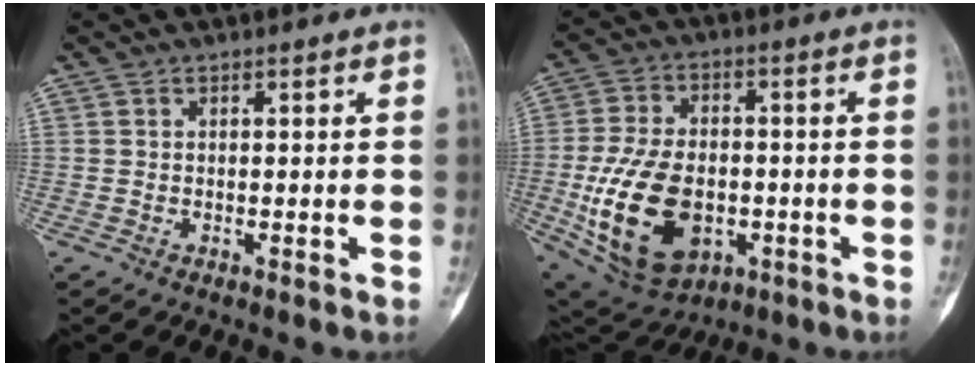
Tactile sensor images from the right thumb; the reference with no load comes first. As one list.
[{"total": 19.2, "force": [-4.3, 12.1, 14.3], "torque": [-0.252, 0.004, -0.053]}]